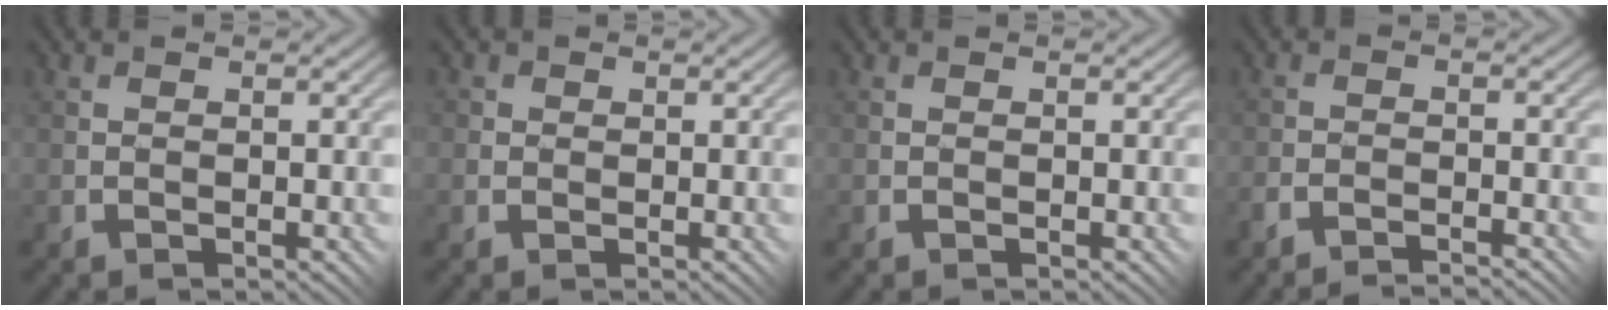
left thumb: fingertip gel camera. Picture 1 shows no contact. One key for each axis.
{"total": 2.7, "fx": 0.8, "fy": 2.6, "fz": 0.1, "tx": 0.002, "ty": 0.009, "tz": -0.003}
{"total": 0.0}
{"total": 2.3, "fx": -2.2, "fy": -0.4, "fz": 0.0, "tx": -0.001, "ty": 0.008, "tz": -0.054}